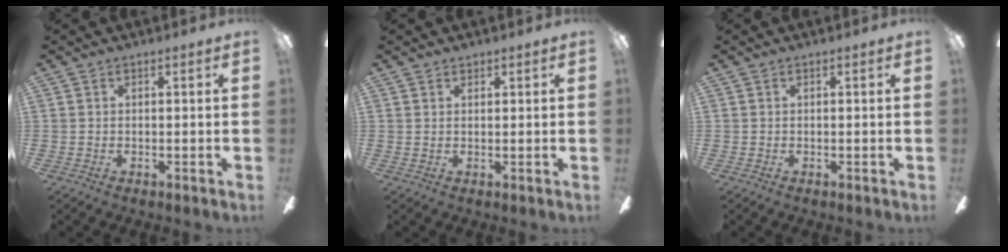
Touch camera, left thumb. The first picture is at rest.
{"total": 1.1, "force": [1.1, 0.3, -0.2], "torque": [0.003, 0.000, 0.020]}
{"total": 0.0}